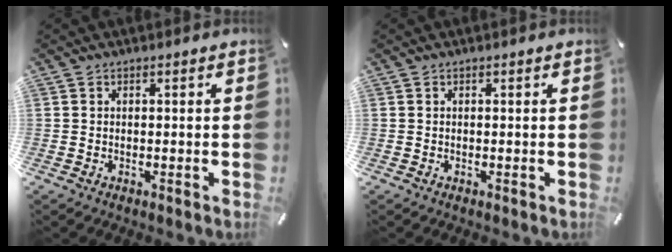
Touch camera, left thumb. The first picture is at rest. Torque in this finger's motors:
{"motor_torque": [-0.11, -0.09, 0.02, 0.02, 0.00]}